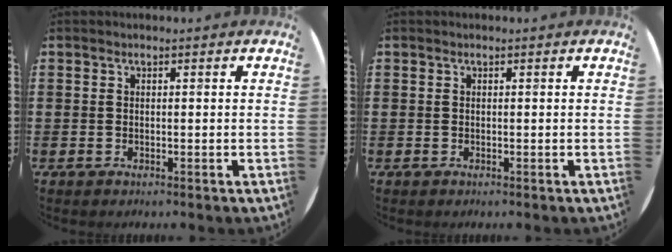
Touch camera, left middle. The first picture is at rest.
{"total": 0.0}